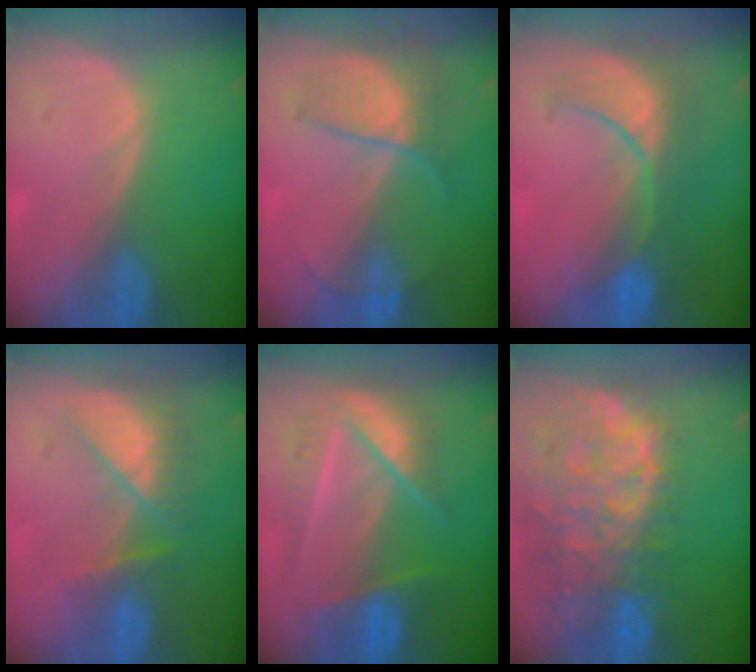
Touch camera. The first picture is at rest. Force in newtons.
{"total": 7.3, "press": 6.0, "slide": 4.0}
{"total": 8.1, "press": 8.0, "slide": 0.7}
{"total": 8.2, "press": 7.0, "slide": 4.3}
{"total": 8.2, "press": 7.8, "slide": 2.5}
{"total": 13.6, "press": 11.1, "slide": 7.8}